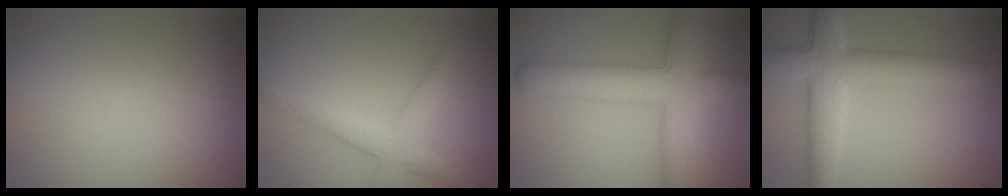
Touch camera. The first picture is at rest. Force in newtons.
{"total": 2.6, "press": 2.6, "slide": 0.1}
{"total": 7.4, "press": 7.4, "slide": 0.2}
{"total": 7.0, "press": 7.0, "slide": 0.2}